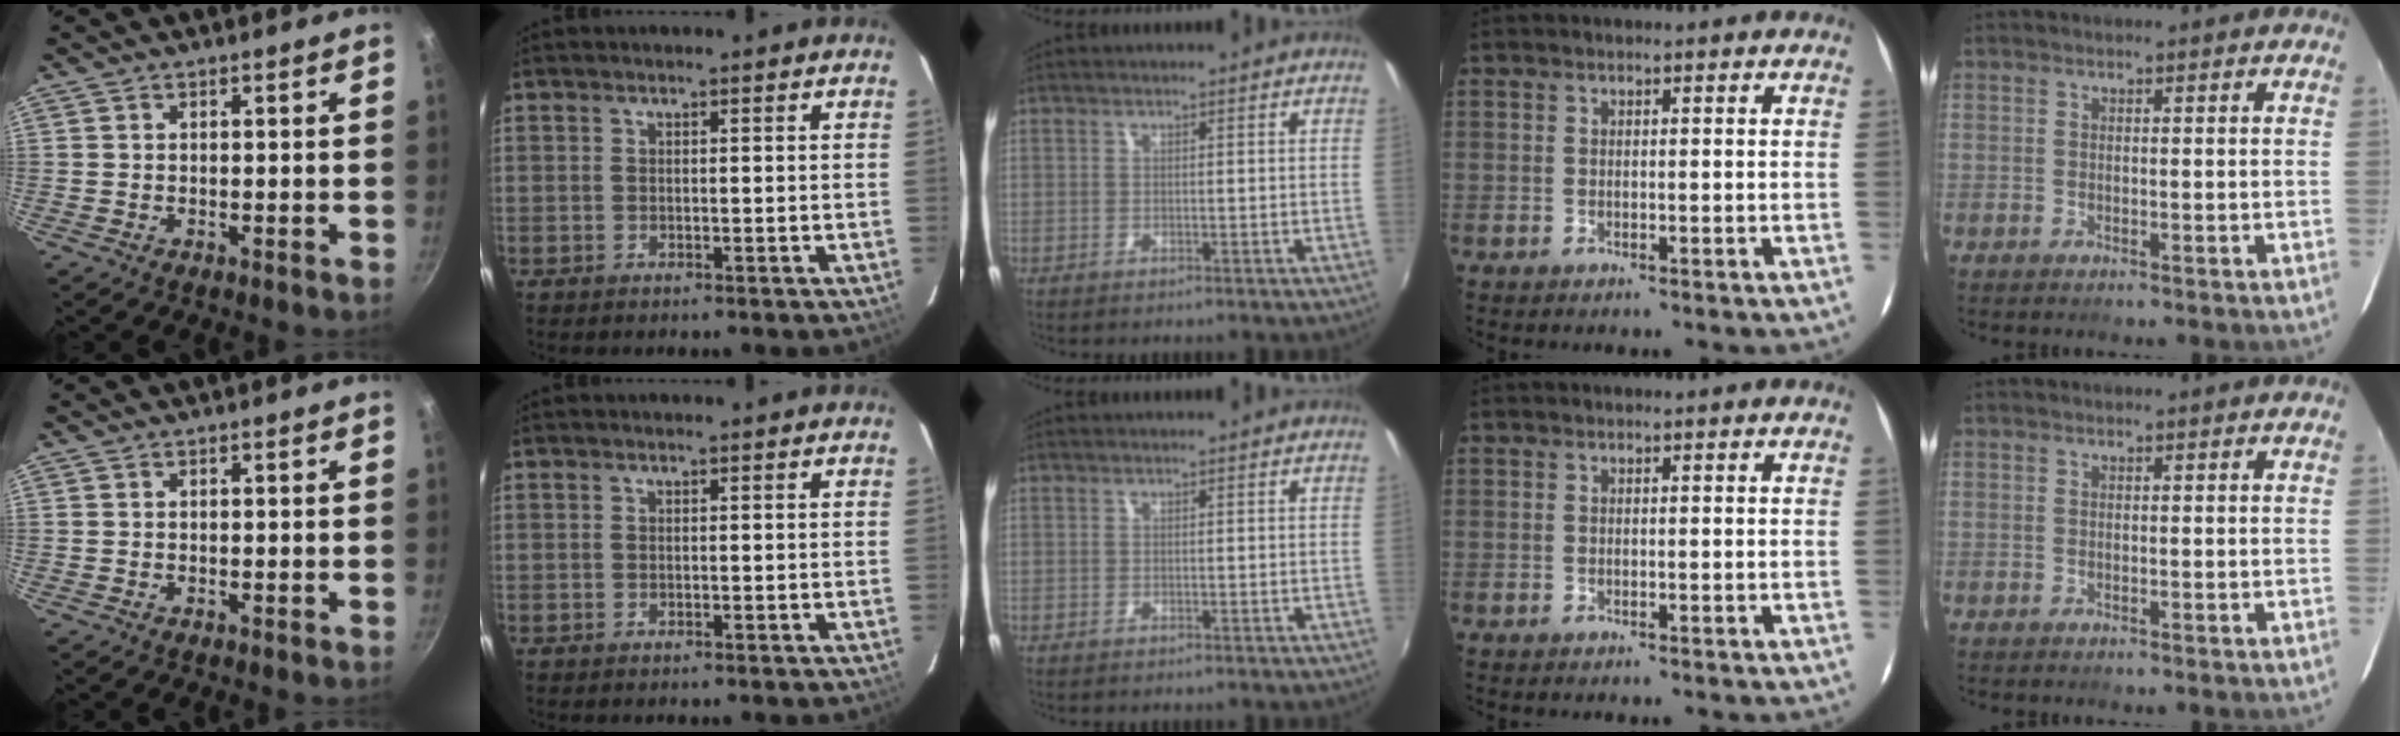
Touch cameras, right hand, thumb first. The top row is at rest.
{}